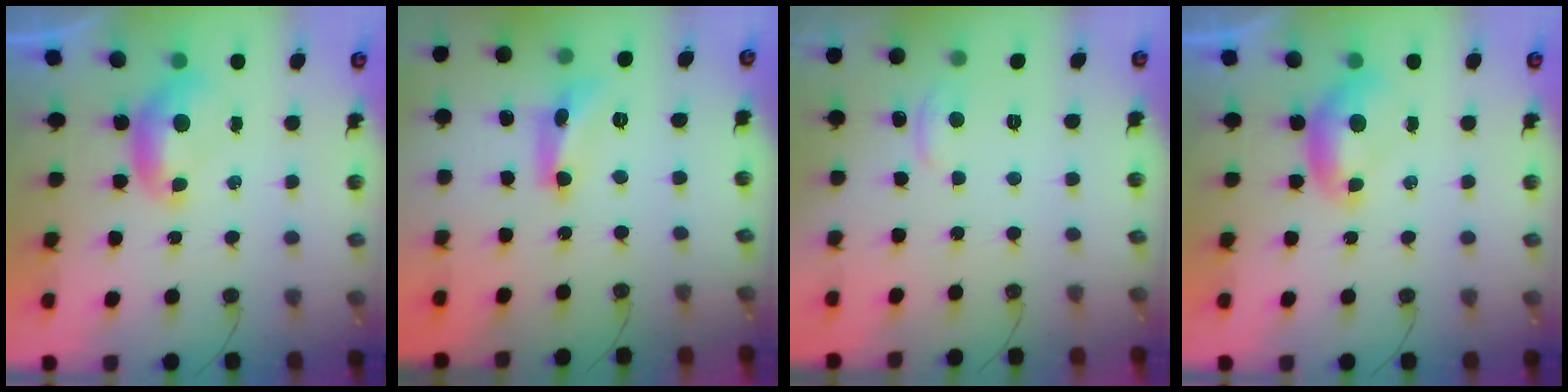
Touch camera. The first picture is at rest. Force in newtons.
{"total": 7.4, "press": 7.4, "slide": 0.5}
{"total": 2.1, "press": 2.0, "slide": 0.5}
{"total": 0.0}